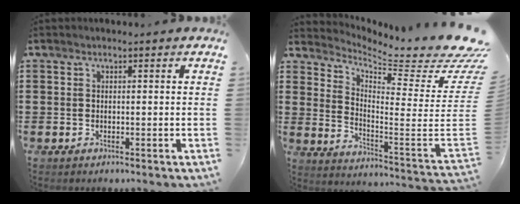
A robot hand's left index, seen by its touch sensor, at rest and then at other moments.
{"total": 5.4, "force": [5.1, -0.2, 1.8], "torque": [-0.054, -0.068, 0.080]}